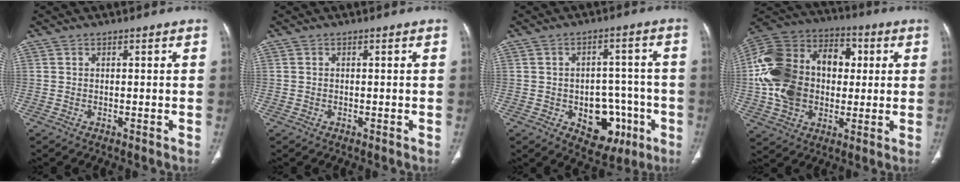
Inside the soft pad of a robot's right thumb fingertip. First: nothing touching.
{"total": 0.0}
{"total": 11.8, "force": [-3.9, 8.2, 7.5], "torque": [-0.053, 0.034, -0.040]}
{"total": 25.6, "force": [1.1, 18.9, 17.2], "torque": [-0.340, 0.035, 0.027]}